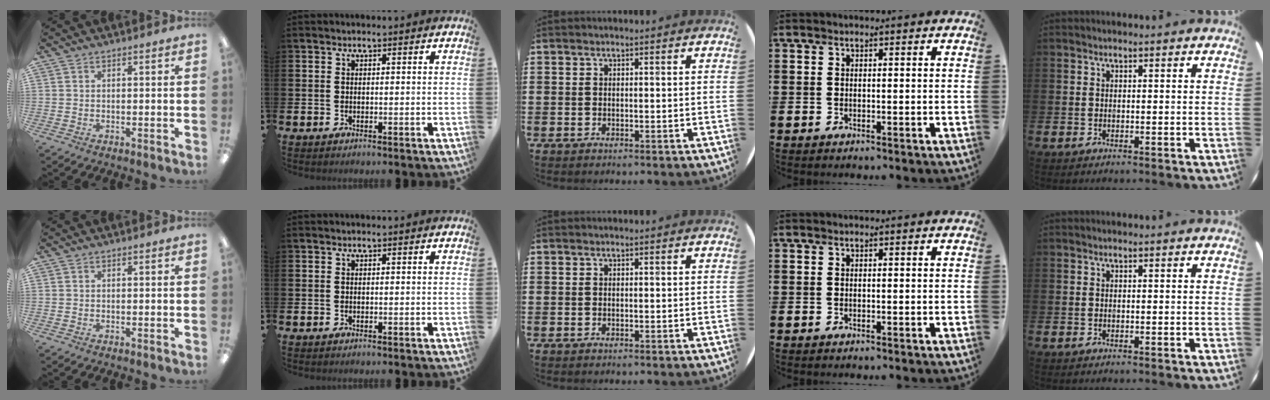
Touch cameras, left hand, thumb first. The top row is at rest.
{}